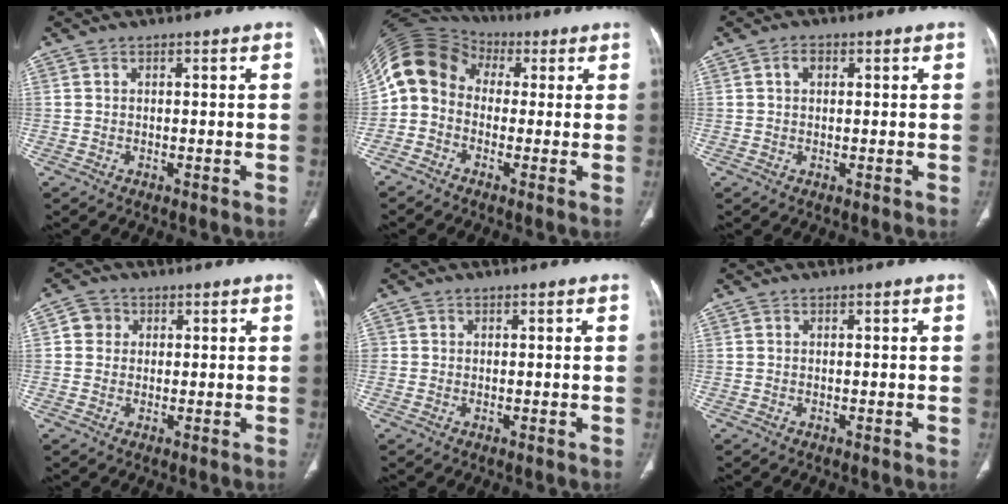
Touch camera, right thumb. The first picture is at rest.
{"total": 11.2, "force": [0.1, 9.4, 6.1], "torque": [-0.110, 0.045, -0.018]}
{"total": 1.8, "force": [0.5, 1.3, 1.2], "torque": [-0.017, 0.006, 0.008]}
{"total": 3.2, "force": [0.7, 3.0, 0.9], "torque": [0.004, 0.005, 0.011]}
{"total": 0.6, "force": [0.1, 0.6, 0.1], "torque": [0.004, 0.003, 0.001]}
{"total": 0.0}